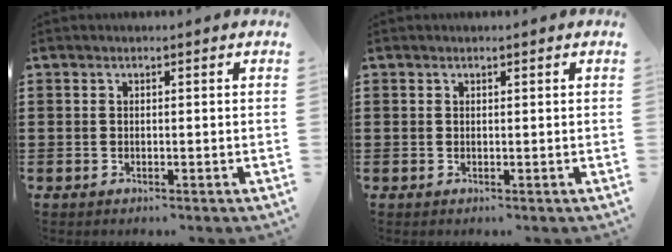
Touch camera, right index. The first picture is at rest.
{"total": 0.0}